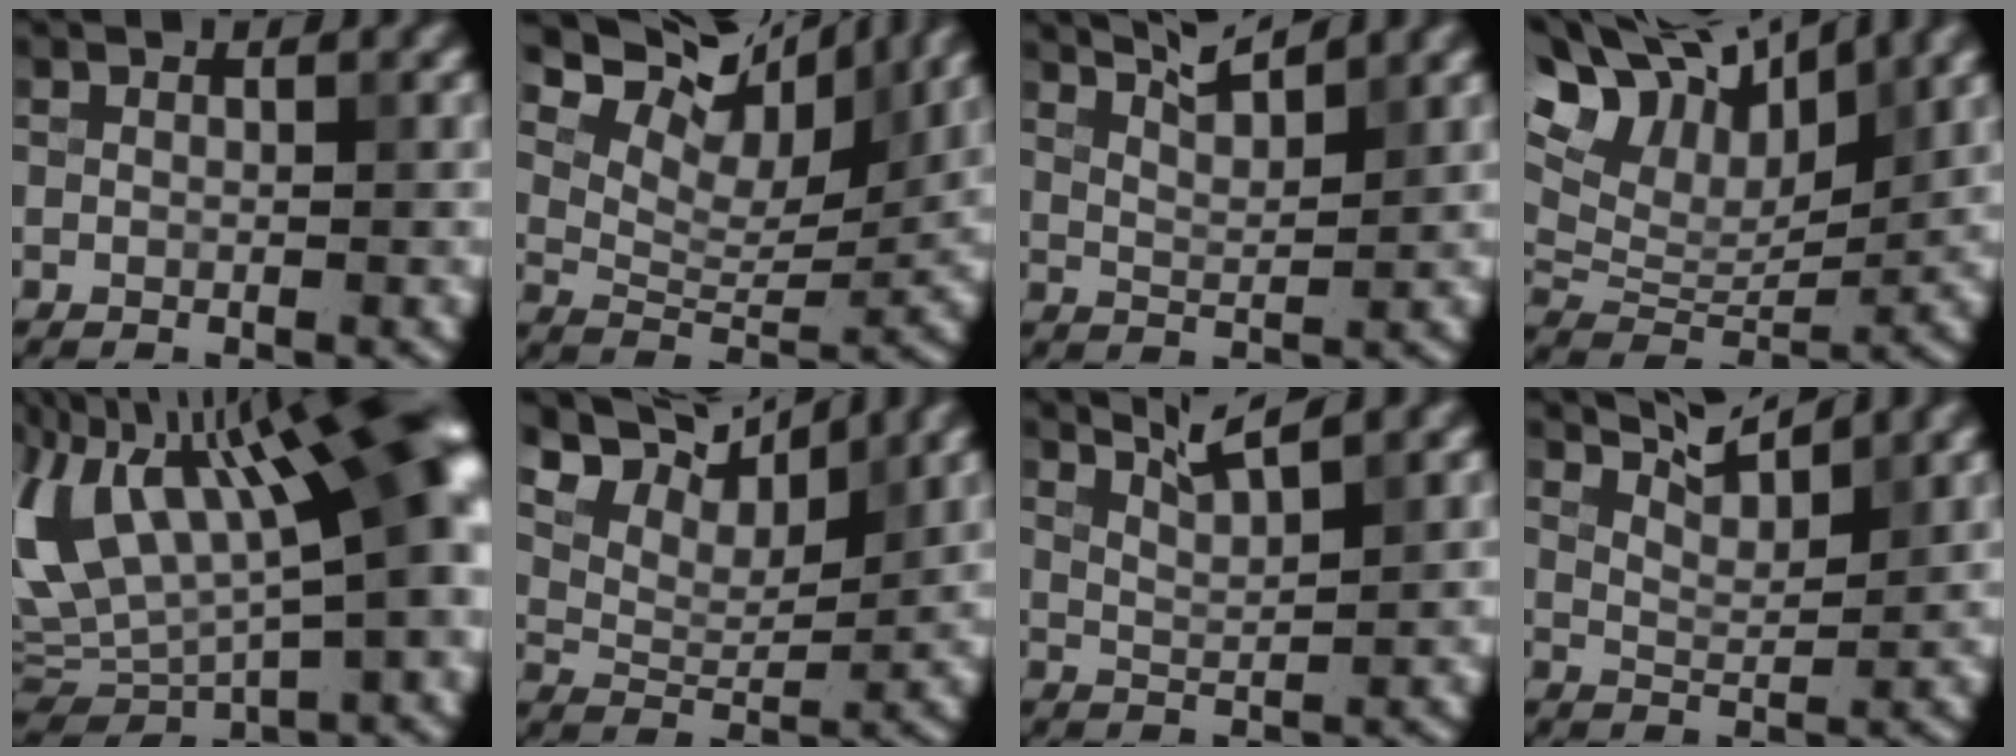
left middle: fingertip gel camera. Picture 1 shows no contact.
{"total": 9.9, "force": [6.0, 4.7, 6.5], "torque": [-0.120, 0.020, 0.093]}
{"total": 3.5, "force": [2.7, 0.6, 2.0], "torque": [-0.028, 0.012, 0.036]}
{"total": 11.5, "force": [7.3, 5.5, 7.0], "torque": [-0.149, 0.046, 0.110]}
{"total": 17.9, "force": [3.9, 7.5, 15.7], "torque": [-0.285, 0.017, 0.071]}
{"total": 8.6, "force": [6.2, 3.6, 4.9], "torque": [-0.111, 0.027, 0.093]}
{"total": 3.0, "force": [2.3, 0.4, 1.8], "torque": [-0.029, 0.009, 0.039]}
{"total": 3.8, "force": [3.3, 0.6, 1.9], "torque": [-0.037, 0.004, 0.050]}